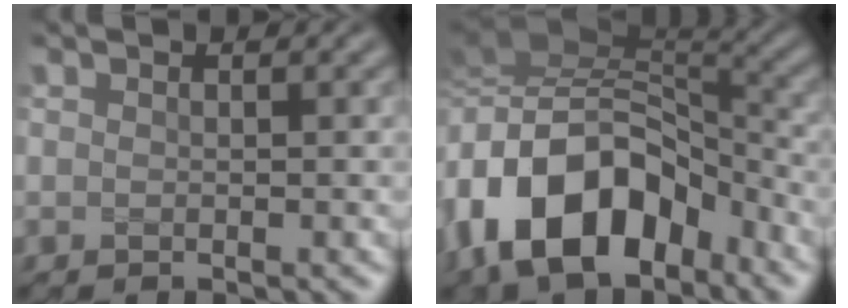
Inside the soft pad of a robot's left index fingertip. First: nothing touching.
{"total": 13.4, "force": [-4.4, 8.3, 9.6], "torque": [-0.175, 0.009, -0.087]}